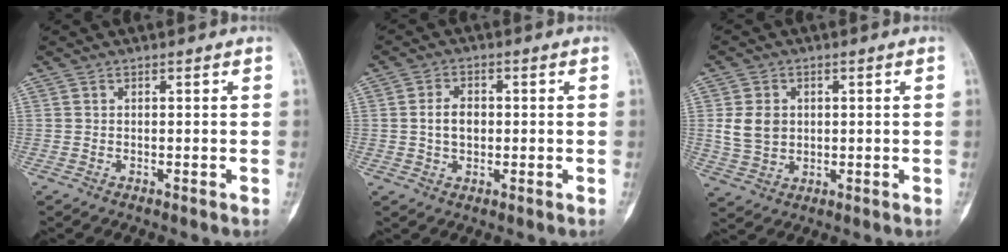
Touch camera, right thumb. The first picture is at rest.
{"total": 4.7, "force": [0.1, 3.3, 3.3], "torque": [-0.055, 0.008, 0.000]}
{"total": 6.5, "force": [0.9, 5.2, 3.8], "torque": [-0.058, -0.003, 0.027]}